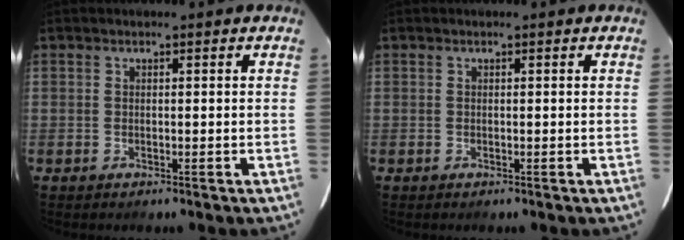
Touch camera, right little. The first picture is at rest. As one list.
[{"total": 0.0}]